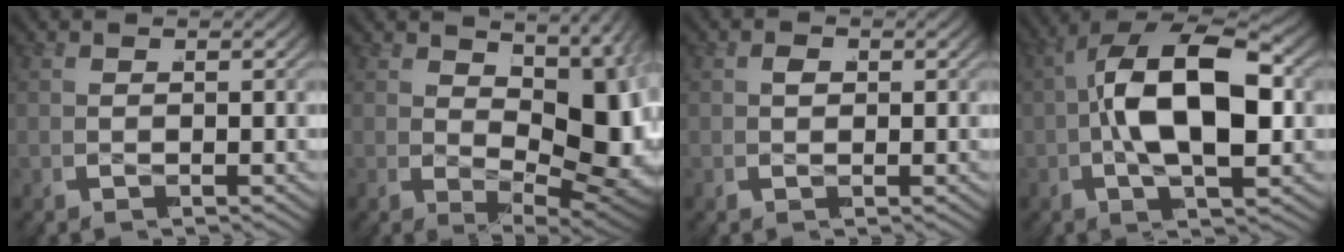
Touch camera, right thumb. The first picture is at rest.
{"total": 12.2, "force": [-0.7, 6.1, 10.5], "torque": [-0.169, -0.029, 0.013]}
{"total": 0.7, "force": [-0.1, 0.6, 0.4], "torque": [-0.005, -0.003, 0.000]}
{"total": 14.3, "force": [-0.1, 7.7, 12.0], "torque": [-0.229, -0.010, -0.005]}